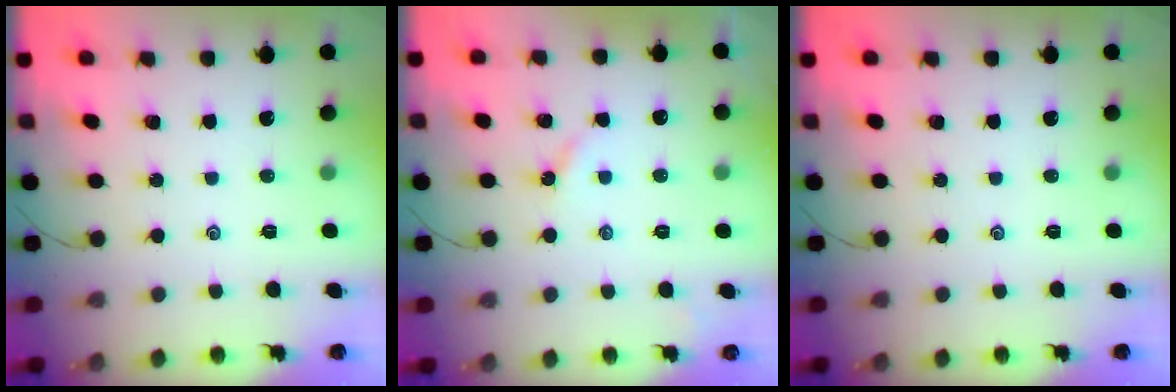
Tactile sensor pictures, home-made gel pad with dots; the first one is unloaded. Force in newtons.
{"total": 2.4, "press": 2.4, "slide": 0.3}
{"total": 0.0}